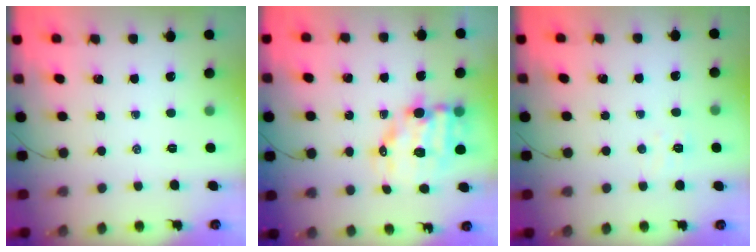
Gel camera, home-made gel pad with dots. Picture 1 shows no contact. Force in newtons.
{"total": 10.8, "press": 10.4, "slide": 2.7}
{"total": 3.4, "press": 3.3, "slide": 1.1}